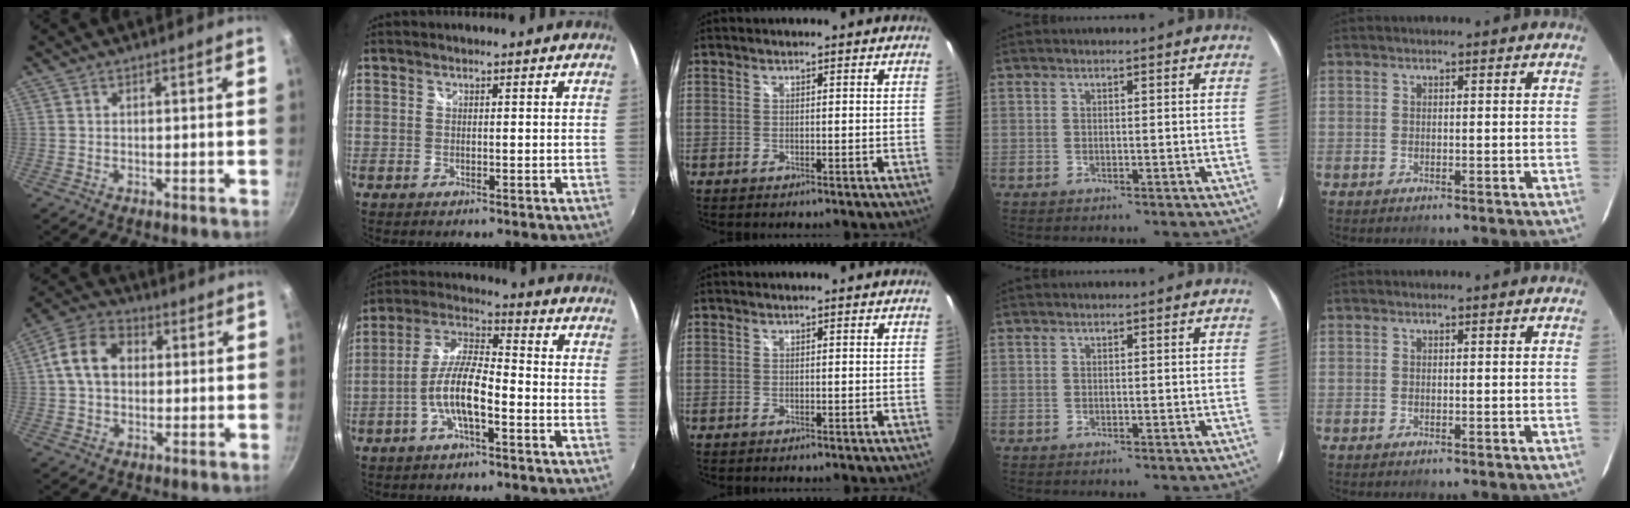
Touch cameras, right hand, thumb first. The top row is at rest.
{"thumb": {"total": 10.2, "force": [1.3, 7.7, 6.6], "torque": [-0.098, 0.021, 0.006]}, "index": {"total": 9.6, "force": [-3.7, 2.6, 8.4], "torque": [-0.181, 0.007, -0.070]}}